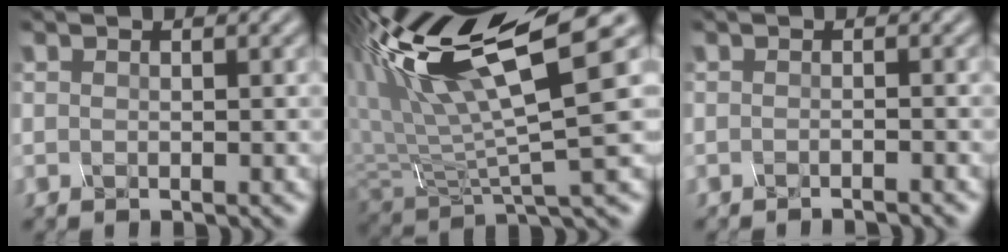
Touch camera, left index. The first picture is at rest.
{"total": 10.8, "force": [6.5, 1.5, 8.5], "torque": [-0.166, 0.022, 0.130]}
{"total": 1.8, "force": [-1.7, -0.1, 0.5], "torque": [0.005, -0.002, -0.016]}